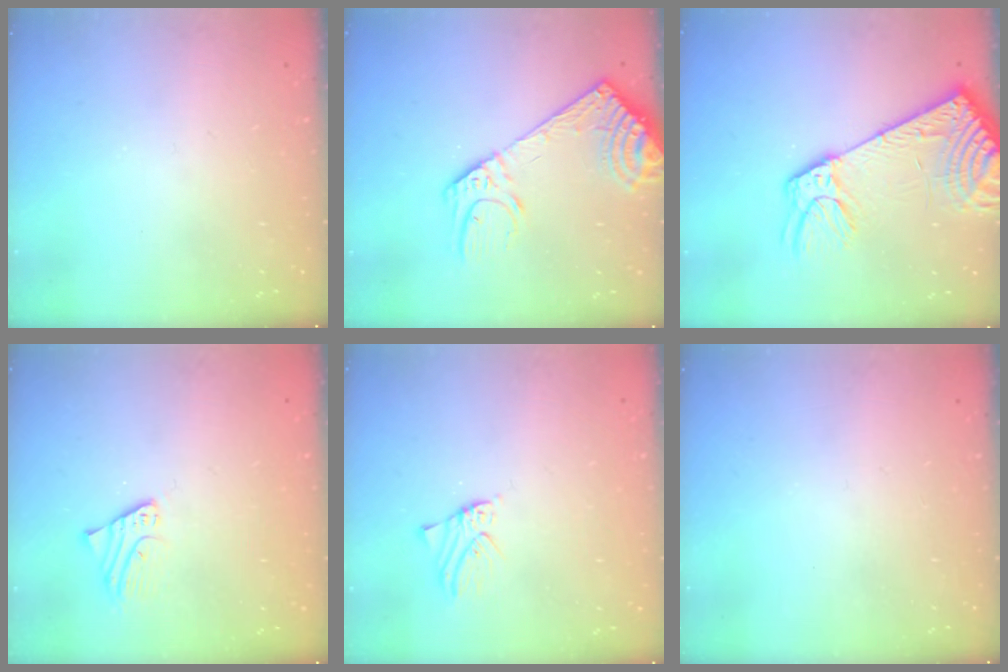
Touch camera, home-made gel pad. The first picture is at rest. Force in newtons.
{"total": 13.4, "press": 13.1, "slide": 2.9}
{"total": 21.2, "press": 20.7, "slide": 4.6}
{"total": 2.3, "press": 2.3, "slide": 0.1}
{"total": 1.0, "press": 1.0, "slide": 0.0}
{"total": 0.0}